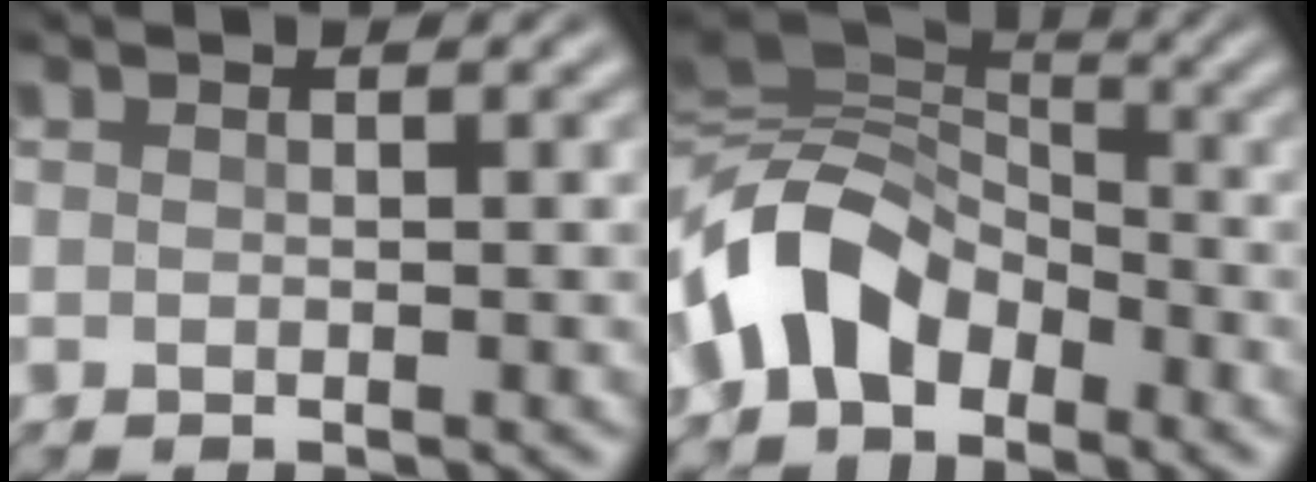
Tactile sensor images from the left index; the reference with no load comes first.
{"total": 7.1, "force": [-2.9, 4.7, 4.5], "torque": [-0.077, 0.012, -0.066]}